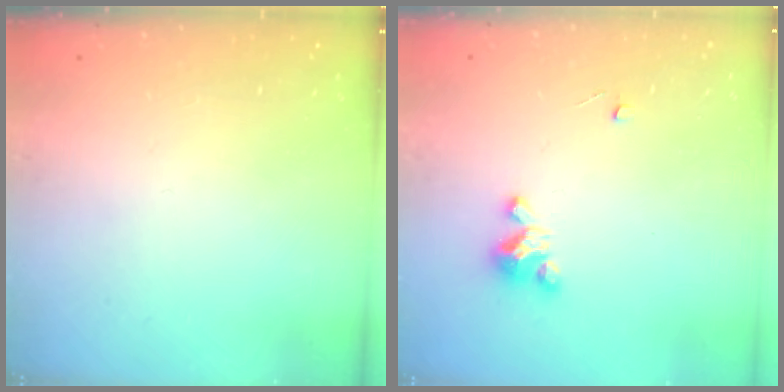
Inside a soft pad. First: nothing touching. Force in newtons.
{"total": 3.5, "press": 3.5, "slide": 0.2}